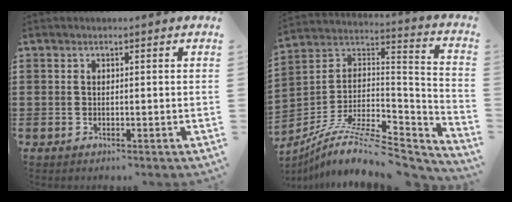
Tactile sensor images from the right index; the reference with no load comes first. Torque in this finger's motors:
{"motor_torque": [-0.38, -0.27, -0.93, -0.21]}